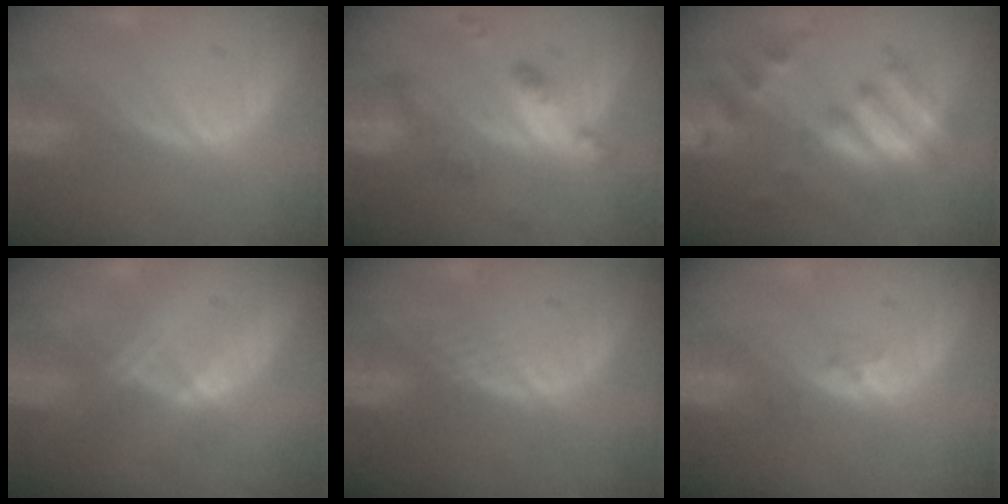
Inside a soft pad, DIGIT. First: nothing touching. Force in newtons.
{"total": 6.2, "press": 5.5, "slide": 3.0}
{"total": 8.8, "press": 8.1, "slide": 3.4}
{"total": 1.1, "press": 1.0, "slide": 0.2}
{"total": 1.0, "press": 1.0, "slide": 0.1}
{"total": 1.9, "press": 1.4, "slide": 1.2}